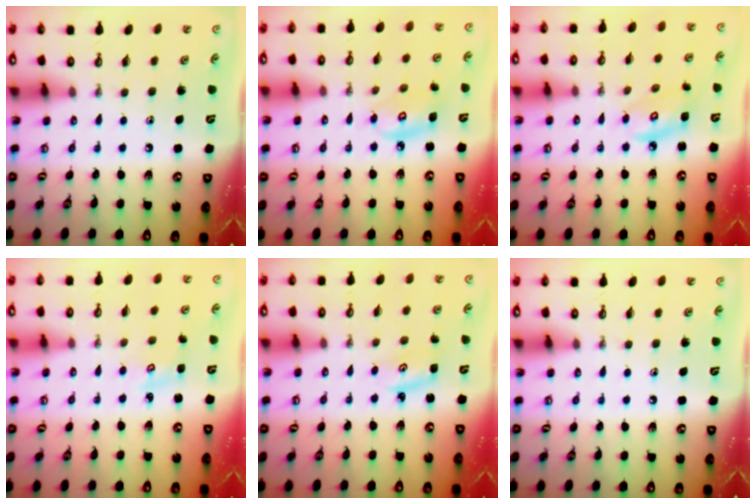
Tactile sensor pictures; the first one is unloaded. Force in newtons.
{"total": 6.7, "press": 6.7, "slide": 0.4}
{"total": 5.8, "press": 5.8, "slide": 0.3}
{"total": 1.9, "press": 1.9, "slide": 0.2}
{"total": 3.2, "press": 3.2, "slide": 0.3}
{"total": 0.0}